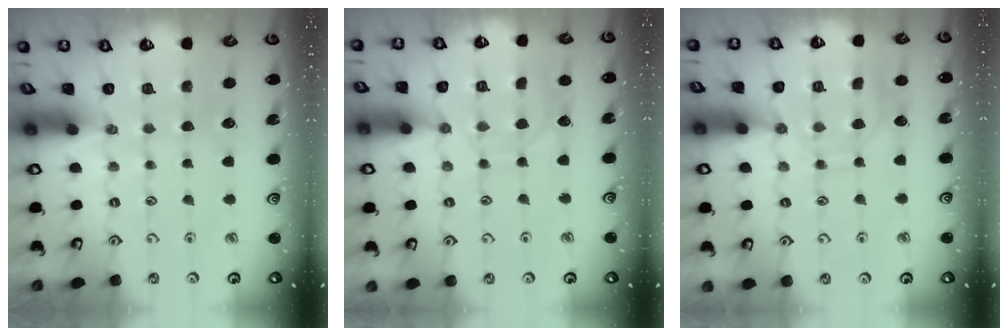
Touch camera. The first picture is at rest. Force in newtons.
{"total": 6.3, "press": 6.3, "slide": 0.5}
{"total": 9.4, "press": 9.4, "slide": 0.7}